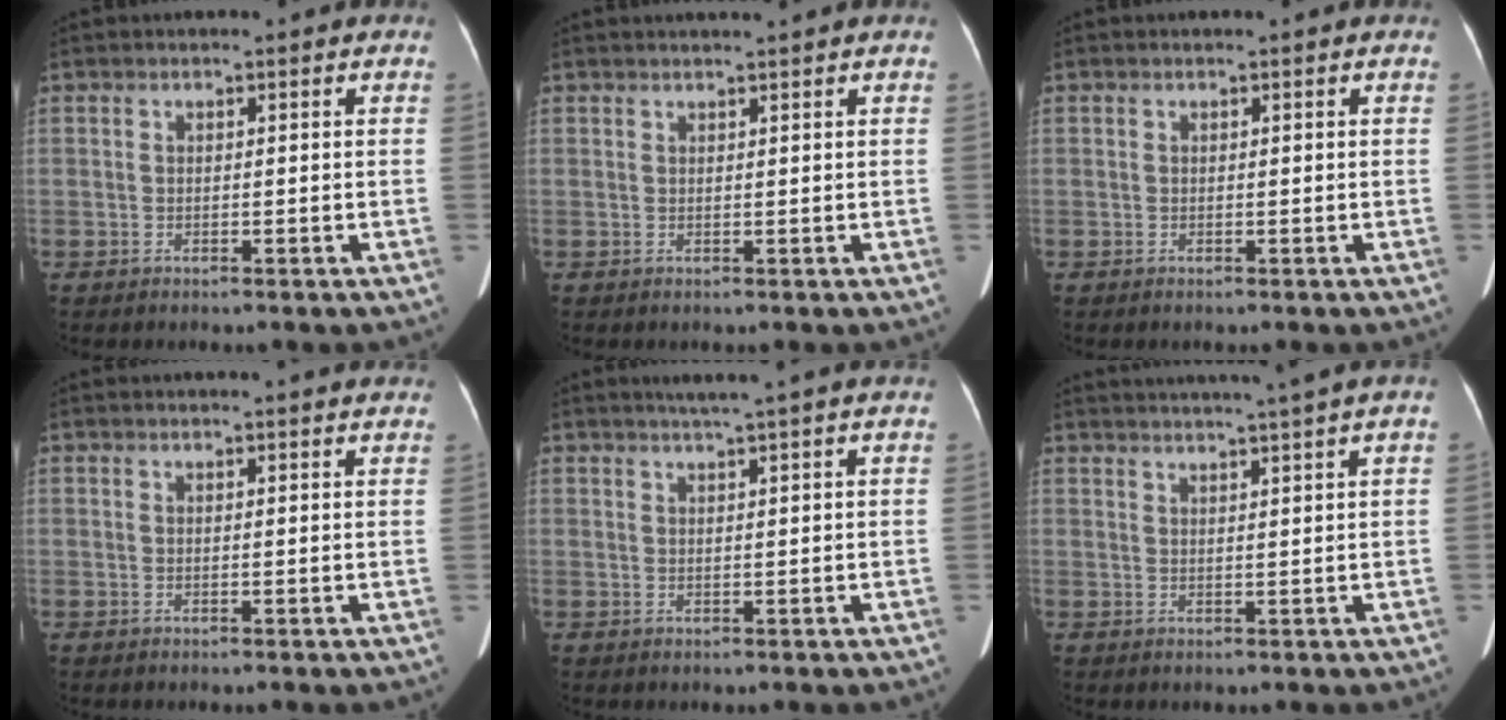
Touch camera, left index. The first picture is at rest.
{"total": 1.7, "force": [1.5, -0.6, 0.6], "torque": [-0.008, 0.008, 0.027]}
{"total": 0.0}
{"total": 7.4, "force": [7.0, 0.2, 2.4], "torque": [-0.029, 0.015, 0.062]}
{"total": 4.5, "force": [3.7, -1.1, 2.4], "torque": [-0.034, 0.009, 0.053]}
{"total": 10.4, "force": [9.2, -2.2, 4.4], "torque": [-0.064, -0.006, 0.116]}